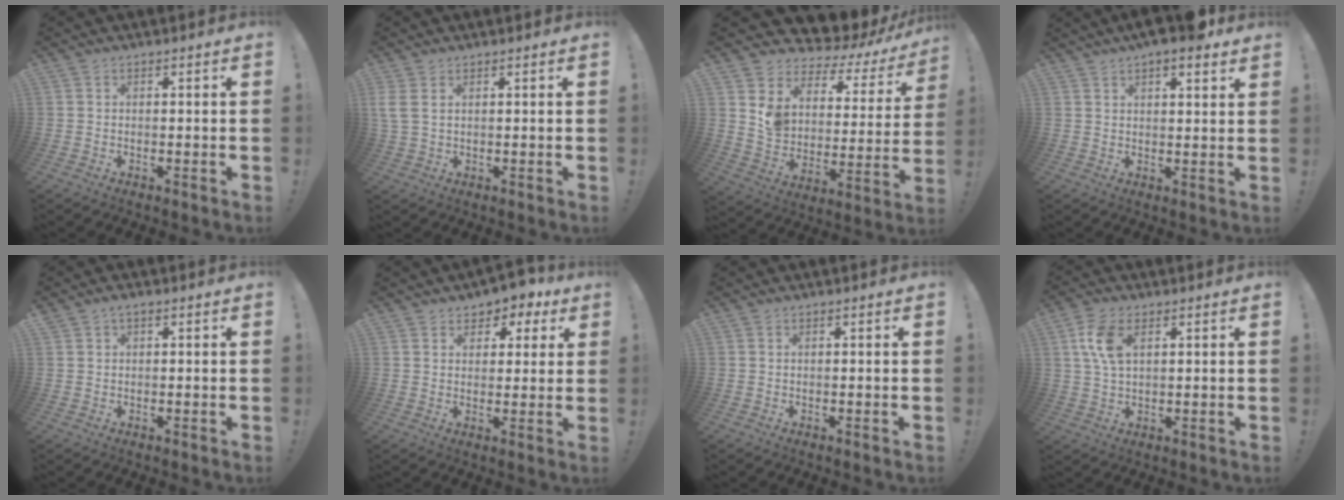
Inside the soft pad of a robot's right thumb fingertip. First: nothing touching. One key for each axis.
{"total": 4.0, "fx": 1.7, "fy": 2.4, "fz": 2.7, "tx": -0.058, "ty": -0.002, "tz": 0.035}
{"total": 8.0, "fx": 5.9, "fy": 4.3, "fz": 3.3, "tx": -0.067, "ty": -0.072, "tz": 0.097}
{"total": 6.7, "fx": 5.2, "fy": 1.5, "fz": 3.9, "tx": -0.054, "ty": -0.028, "tz": 0.088}
{"total": 1.6, "fx": 0.8, "fy": 0.9, "fz": 1.0, "tx": -0.023, "ty": 0.003, "tz": 0.017}
{"total": 4.9, "fx": 2.5, "fy": 3.9, "fz": 1.5, "tx": 0.001, "ty": -0.025, "tz": 0.043}
{"total": 0.0}
{"total": 8.1, "fx": 2.9, "fy": 4.4, "fz": 6.2, "tx": -0.122, "ty": -0.002, "tz": 0.053}